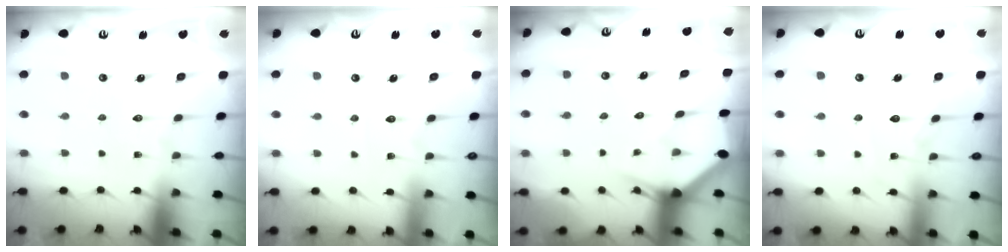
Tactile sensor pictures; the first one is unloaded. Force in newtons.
{"total": 3.3, "press": 3.3, "slide": 0.3}
{"total": 3.0, "press": 3.0, "slide": 0.2}
{"total": 8.0, "press": 7.9, "slide": 0.3}